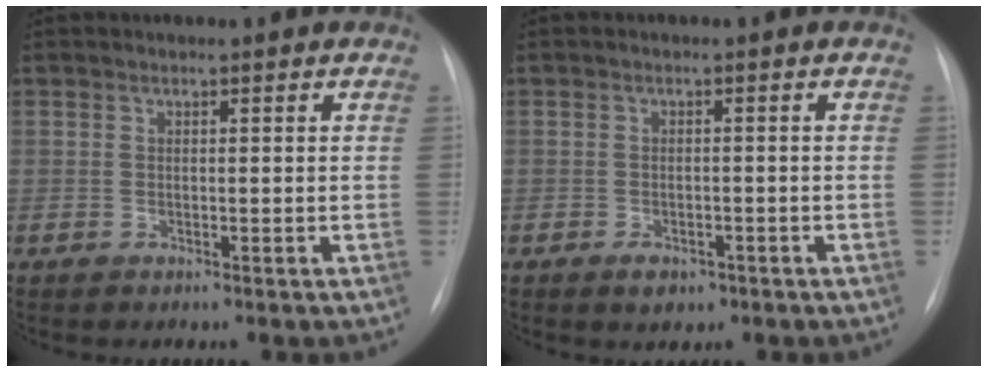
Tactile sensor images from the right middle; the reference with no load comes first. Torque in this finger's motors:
{"motor_torque": [-0.15, -0.06, 0.16, 0.03]}